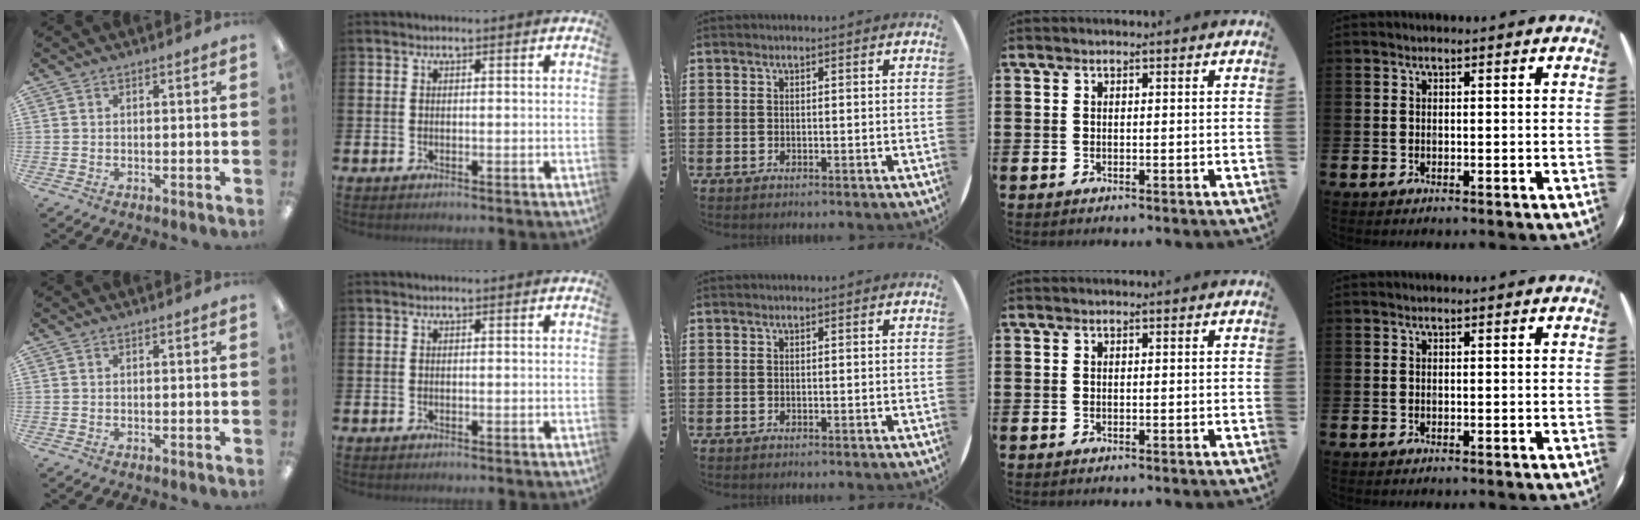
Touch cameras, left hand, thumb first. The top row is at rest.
{}